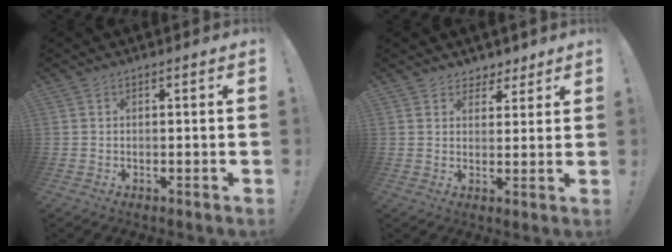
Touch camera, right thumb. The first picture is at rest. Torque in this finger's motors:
{"motor_torque": [-0.26, -0.25, -0.12, 0.20, 0.06]}